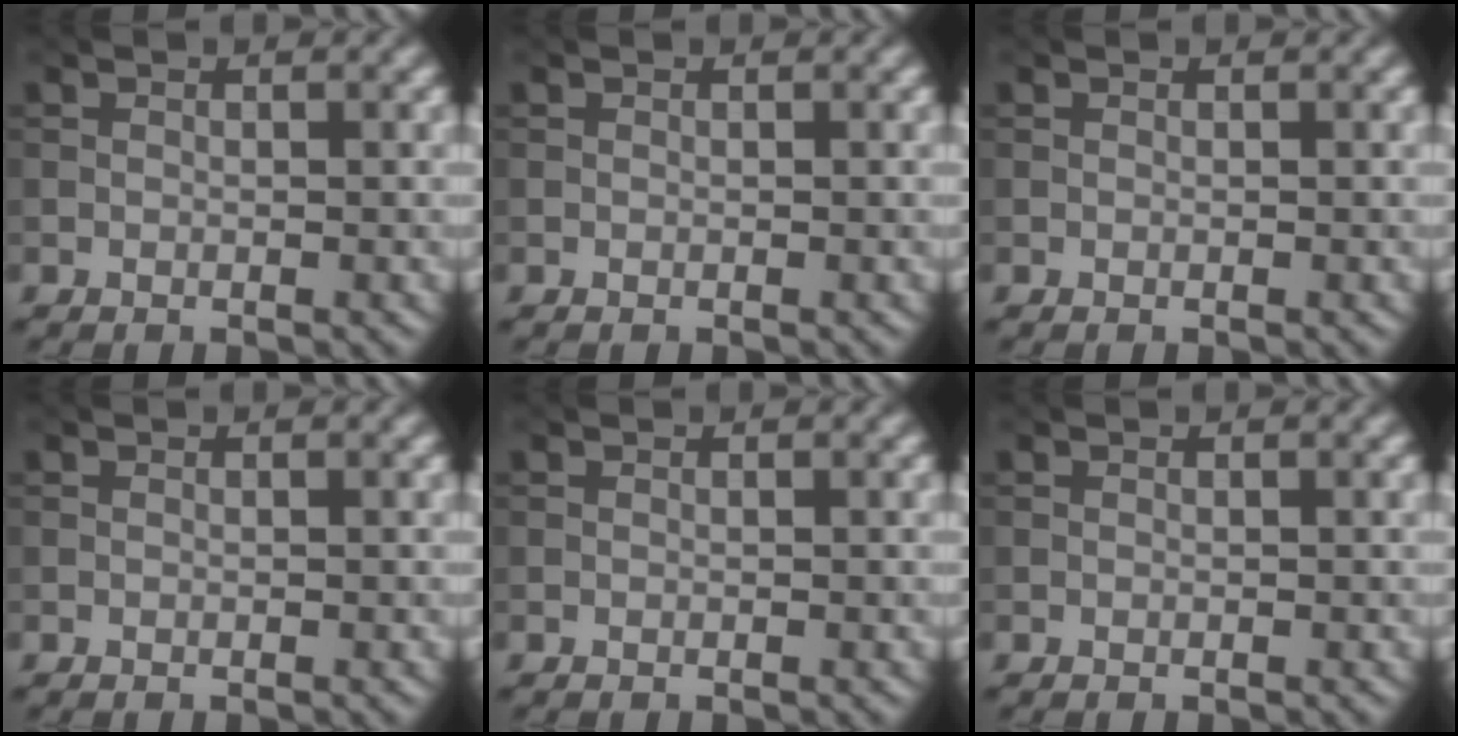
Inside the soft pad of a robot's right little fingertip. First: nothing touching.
{"total": 0.0}
{"total": 0.0}
{"total": 0.0}
{"total": 0.0}
{"total": 0.0}